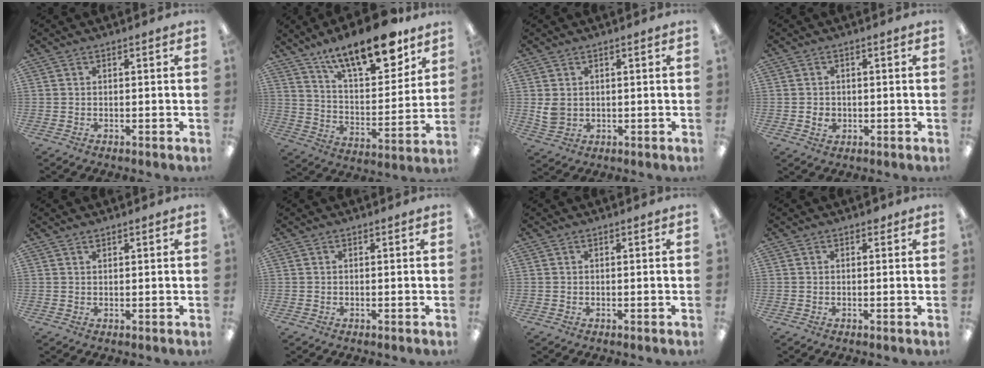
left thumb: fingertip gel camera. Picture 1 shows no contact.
{"total": 18.7, "force": [13.8, 6.3, 11.0], "torque": [-0.172, -0.086, 0.231]}
{"total": 3.7, "force": [1.1, 2.9, 2.1], "torque": [-0.032, 0.000, 0.023]}
{"total": 2.4, "force": [-0.3, 1.9, 1.4], "torque": [-0.025, 0.004, -0.006]}
{"total": 0.9, "force": [0.8, 0.3, 0.3], "torque": [-0.007, 0.000, 0.015]}
{"total": 0.0}
{"total": 0.0}
{"total": 0.9, "force": [0.5, 0.6, 0.4], "torque": [-0.001, -0.001, 0.007]}